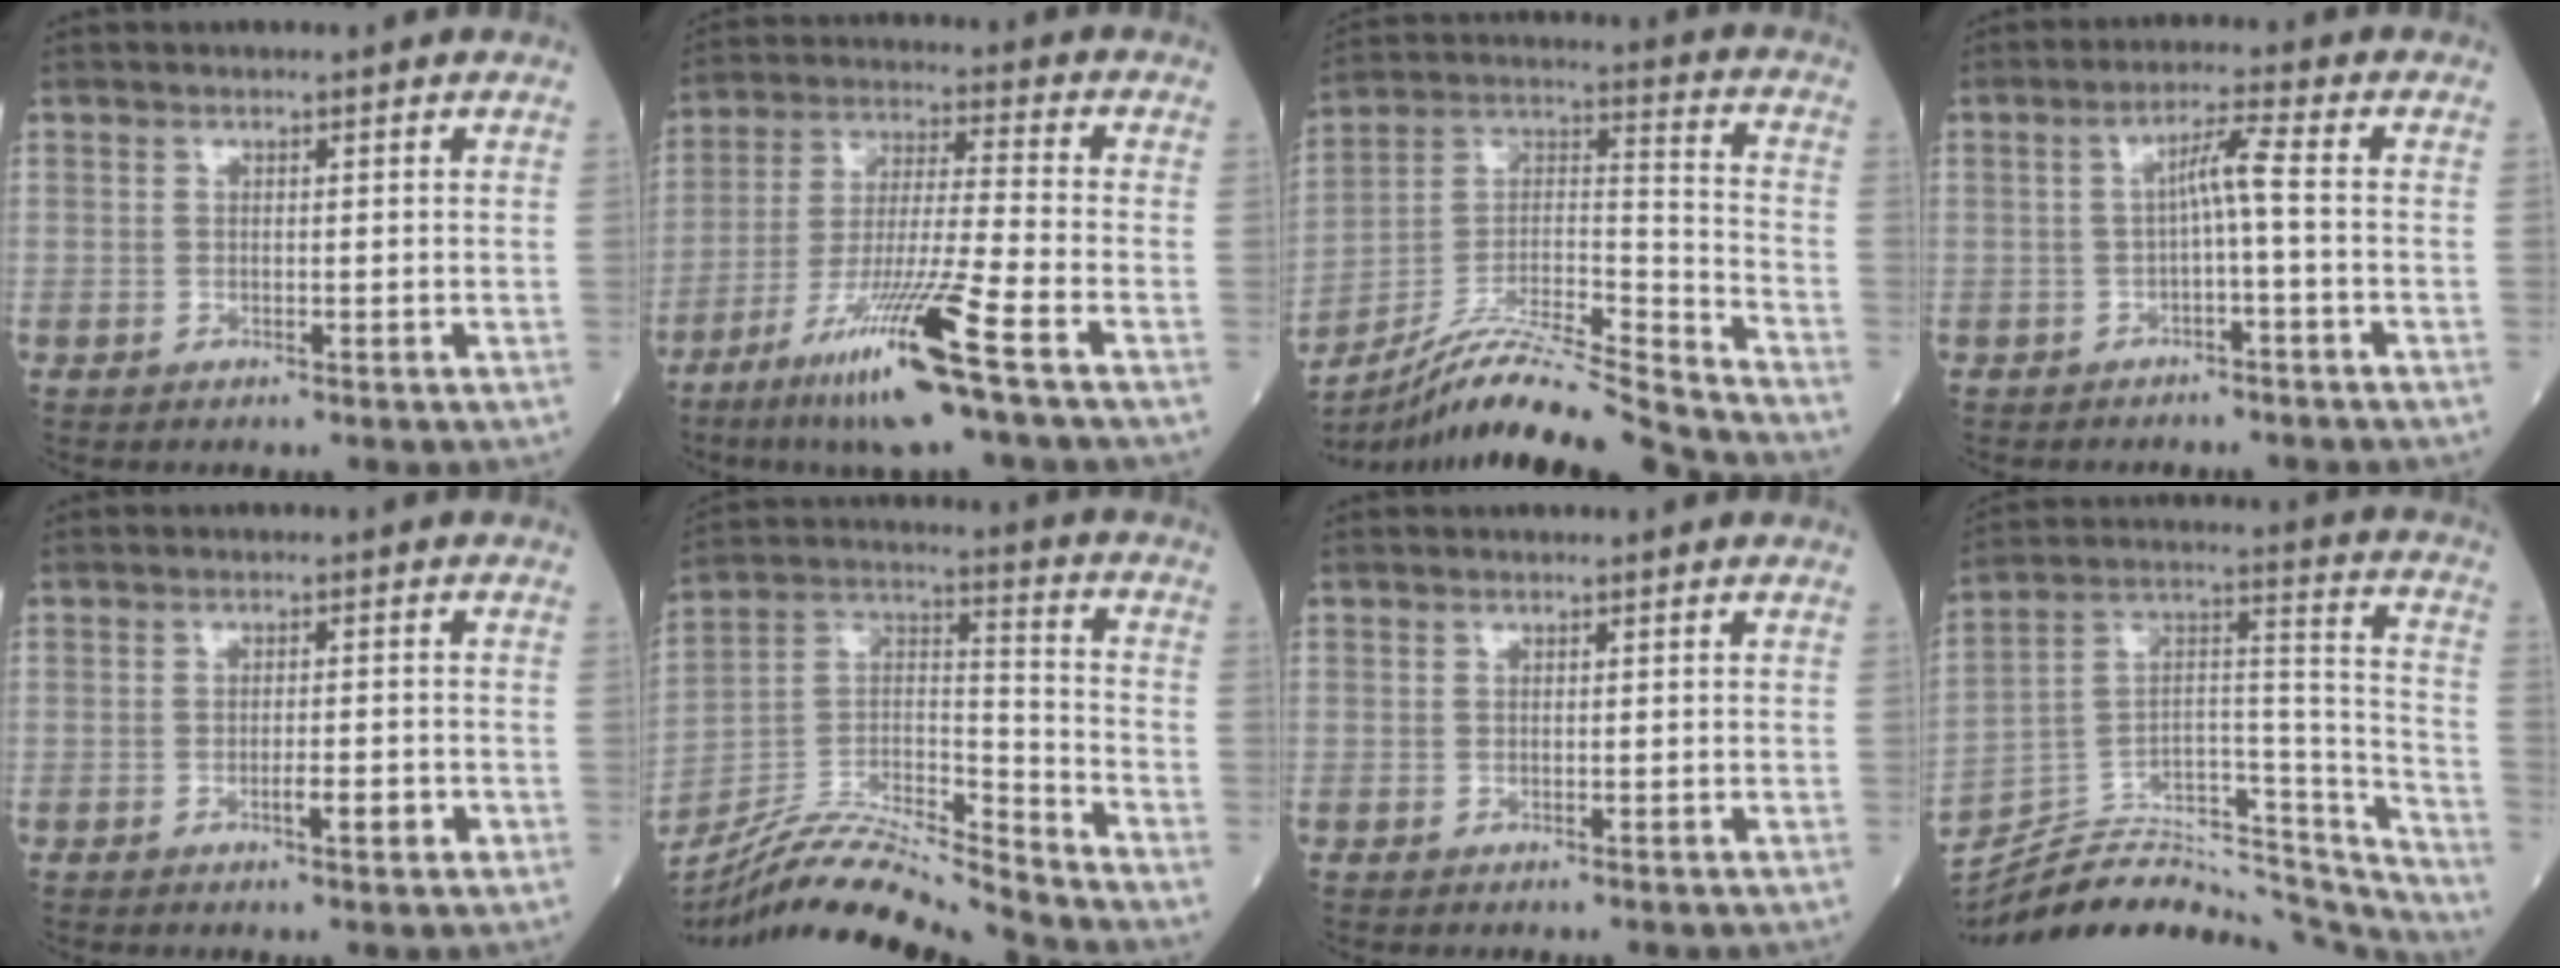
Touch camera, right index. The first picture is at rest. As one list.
[{"total": 14.8, "force": [-8.3, -0.9, 12.2], "torque": [-0.244, -0.036, -0.152]}, {"total": 20.1, "force": [-18.5, -1.3, 7.8], "torque": [-0.158, 0.009, -0.321]}, {"total": 3.9, "force": [-0.6, -0.2, 3.8], "torque": [-0.069, 0.014, -0.009]}, {"total": 2.9, "force": [-1.2, 0.6, 2.6], "torque": [-0.040, 0.001, -0.016]}, {"total": 17.2, "force": [-16.4, -0.5, 5.1], "torque": [-0.089, 0.029, -0.298]}, {"total": 0.0}, {"total": 29.1, "force": [-27.1, 6.4, 8.6], "torque": [-0.104, 0.035, -0.395]}]